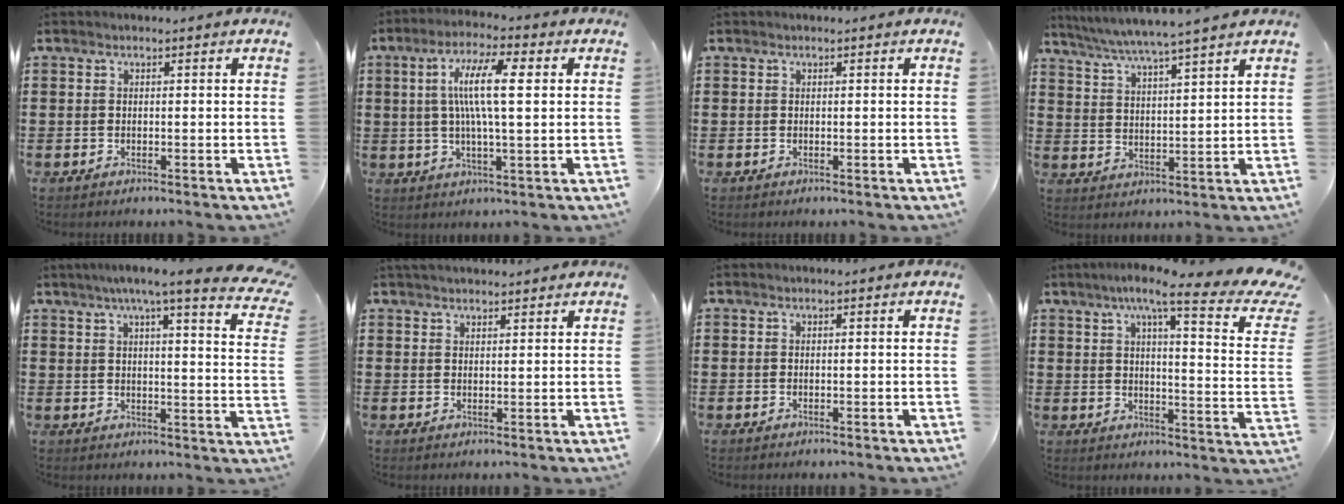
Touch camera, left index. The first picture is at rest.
{"total": 9.6, "force": [1.8, 2.3, 9.1], "torque": [-0.183, 0.008, 0.024]}
{"total": 0.0}
{"total": 5.3, "force": [4.8, -1.0, 2.1], "torque": [-0.059, -0.028, 0.080]}
{"total": 7.2, "force": [5.8, 0.1, 4.4], "torque": [-0.088, -0.022, 0.094]}
{"total": 2.1, "force": [2.1, 0.4, 0.4], "torque": [-0.011, 0.001, 0.041]}
{"total": 0.0}
{"total": 10.0, "force": [7.2, 1.2, 6.9], "torque": [-0.121, -0.045, 0.106]}